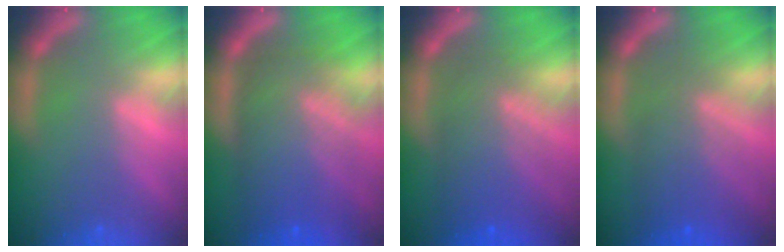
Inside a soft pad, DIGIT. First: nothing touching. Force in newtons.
{"total": 10.1}
{"total": 7.5}
{"total": 6.5}